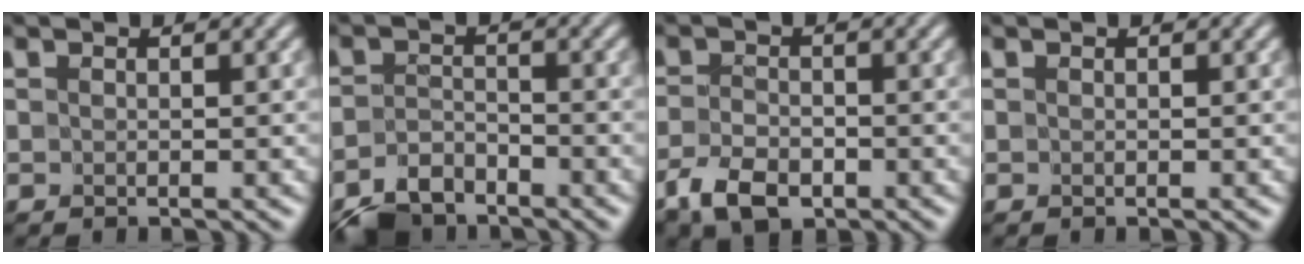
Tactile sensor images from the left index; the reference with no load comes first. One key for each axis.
{"total": 4.3, "fx": -3.8, "fy": 1.7, "fz": 1.3, "tx": -0.024, "ty": -0.004, "tz": -0.075}
{"total": 4.0, "fx": -2.6, "fy": 2.1, "fz": 2.1, "tx": -0.043, "ty": -0.004, "tz": -0.055}
{"total": 0.0}